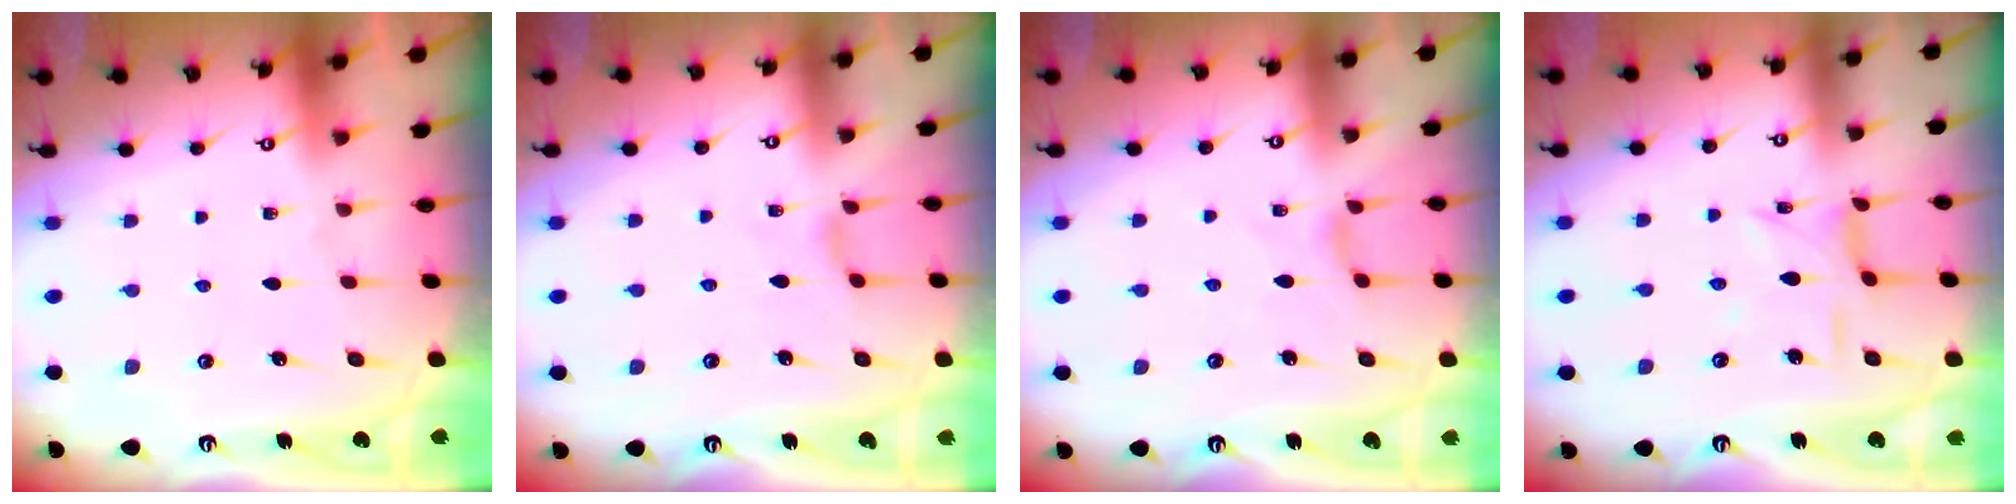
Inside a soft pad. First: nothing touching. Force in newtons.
{"total": 2.4, "press": 2.4, "slide": 0.4}
{"total": 1.7, "press": 1.6, "slide": 0.4}
{"total": 4.4, "press": 4.4, "slide": 0.4}